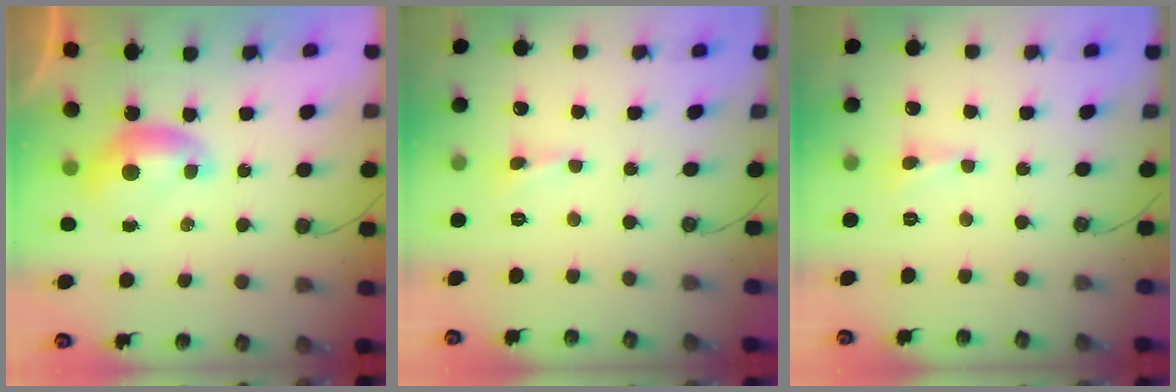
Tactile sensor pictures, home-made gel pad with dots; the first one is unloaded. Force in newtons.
{"total": 0.0}
{"total": 0.9, "press": 0.8, "slide": 0.2}